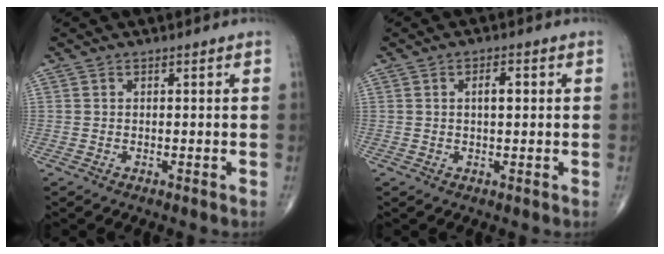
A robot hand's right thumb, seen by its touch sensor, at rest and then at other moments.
{"total": 3.0, "force": [0.6, 1.3, 2.6], "torque": [-0.041, 0.002, 0.008]}